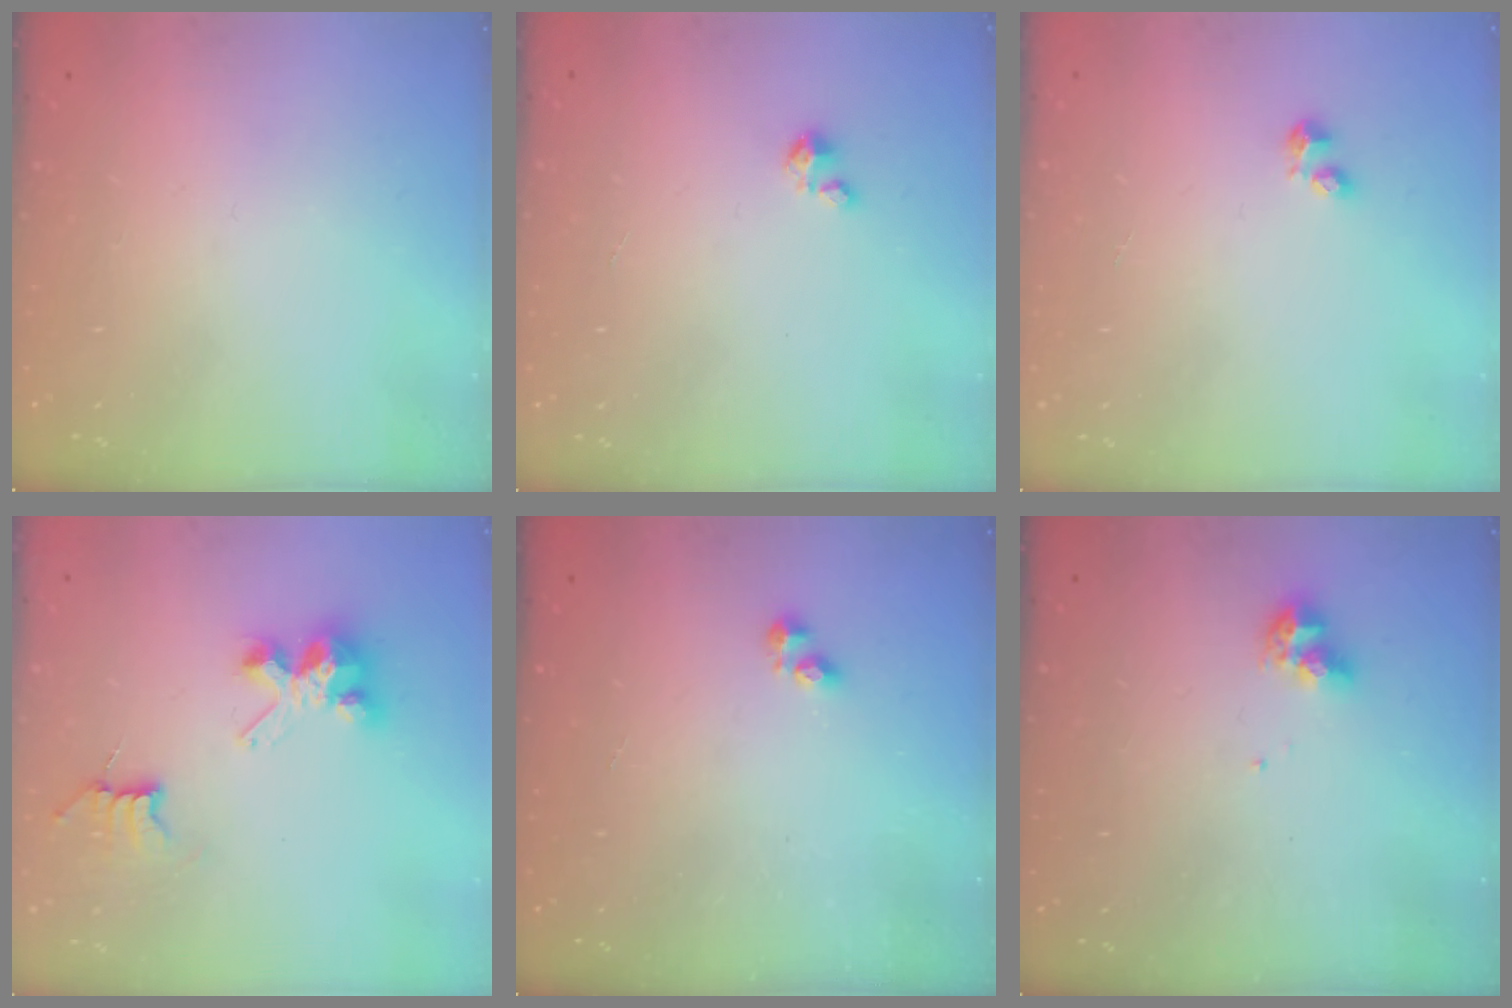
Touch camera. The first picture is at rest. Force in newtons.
{"total": 1.8, "press": 1.8, "slide": 0.1}
{"total": 2.9, "press": 2.8, "slide": 0.6}
{"total": 7.1, "press": 7.1, "slide": 0.2}
{"total": 3.3, "press": 3.2, "slide": 0.5}
{"total": 7.8, "press": 7.7, "slide": 0.6}